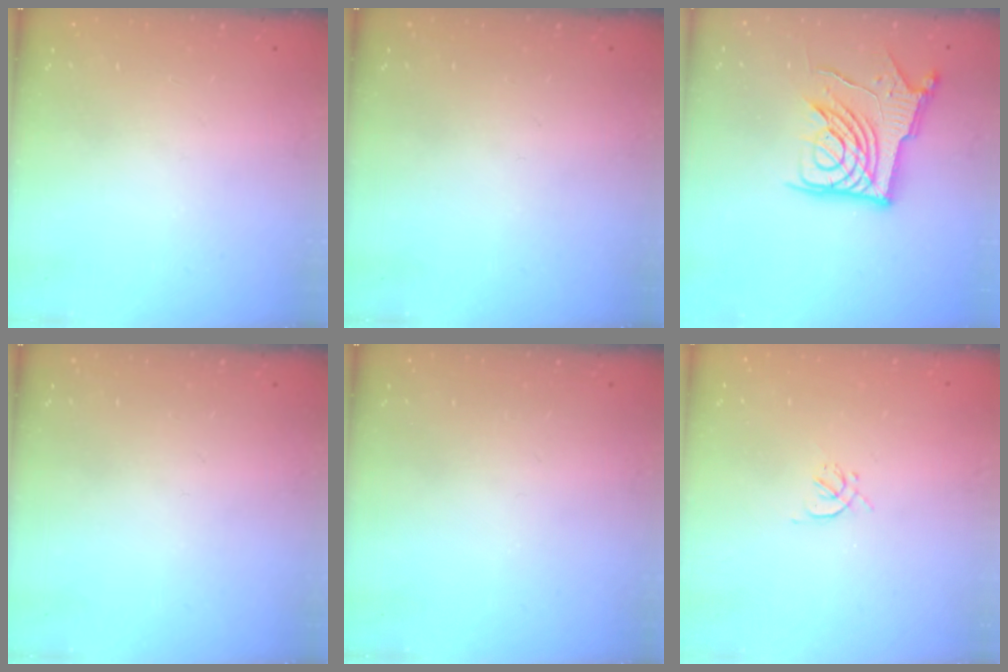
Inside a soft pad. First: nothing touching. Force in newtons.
{"total": 0.0}
{"total": 14.4, "press": 14.3, "slide": 1.5}
{"total": 0.0}
{"total": 0.0}
{"total": 1.2, "press": 1.2, "slide": 0.4}